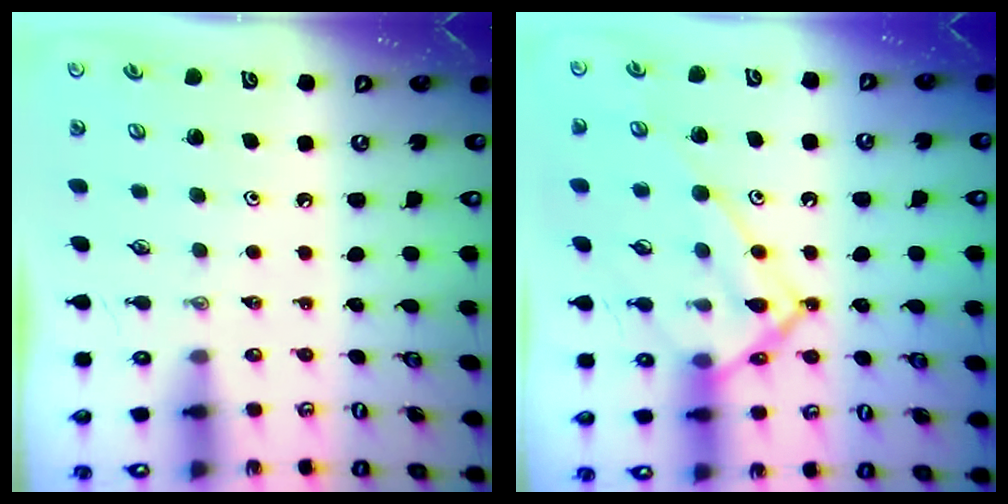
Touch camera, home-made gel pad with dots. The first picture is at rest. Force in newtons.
{"total": 16.0, "press": 15.9, "slide": 1.5}